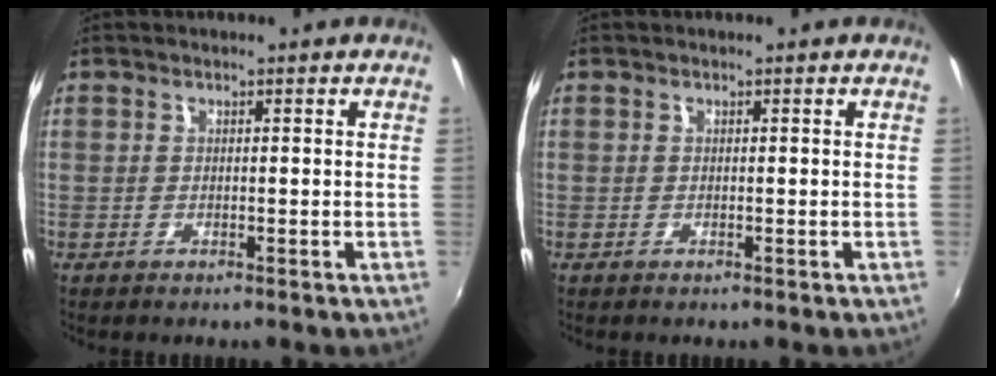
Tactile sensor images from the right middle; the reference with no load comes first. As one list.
[{"total": 0.0}]